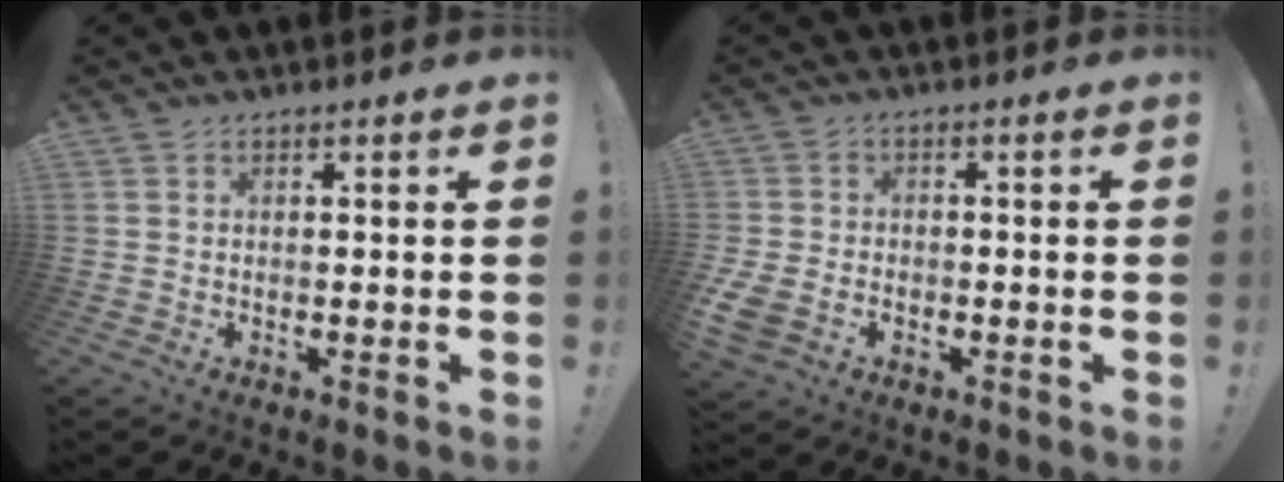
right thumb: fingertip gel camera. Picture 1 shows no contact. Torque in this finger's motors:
{"motor_torque": [0.83, 0.86, 0.87, -0.77, 0.10]}